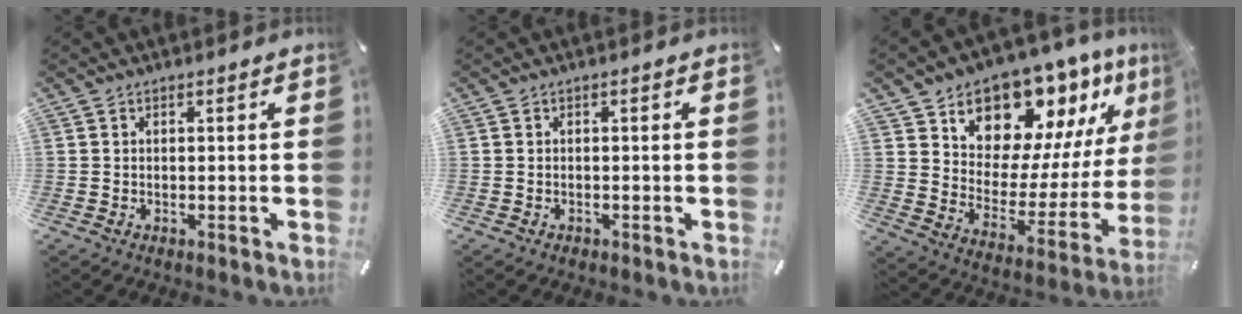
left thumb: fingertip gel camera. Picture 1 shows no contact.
{"total": 0.7, "force": [-0.3, 0.6, 0.2], "torque": [-0.003, 0.004, -0.009]}
{"total": 14.5, "force": [12.0, 7.7, 2.7], "torque": [-0.043, -0.130, 0.211]}